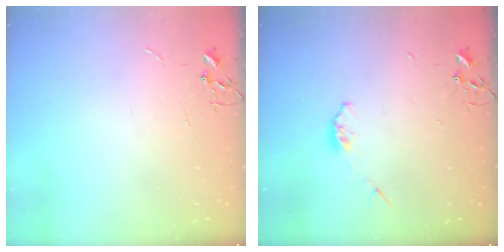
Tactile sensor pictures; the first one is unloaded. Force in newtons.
{"total": 3.3, "press": 3.3, "slide": 0.5}